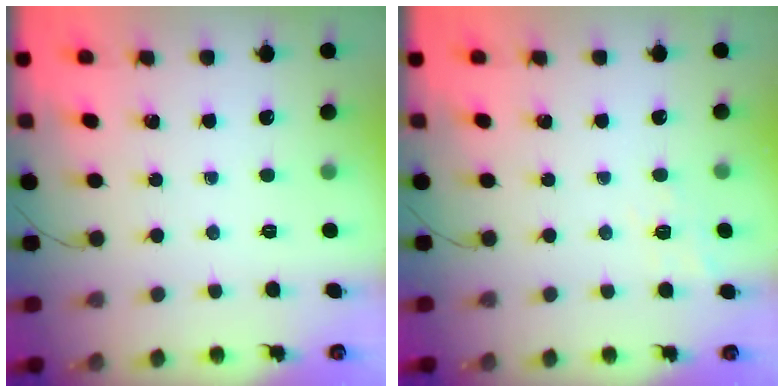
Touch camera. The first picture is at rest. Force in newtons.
{"total": 8.6, "press": 8.3, "slide": 2.3}